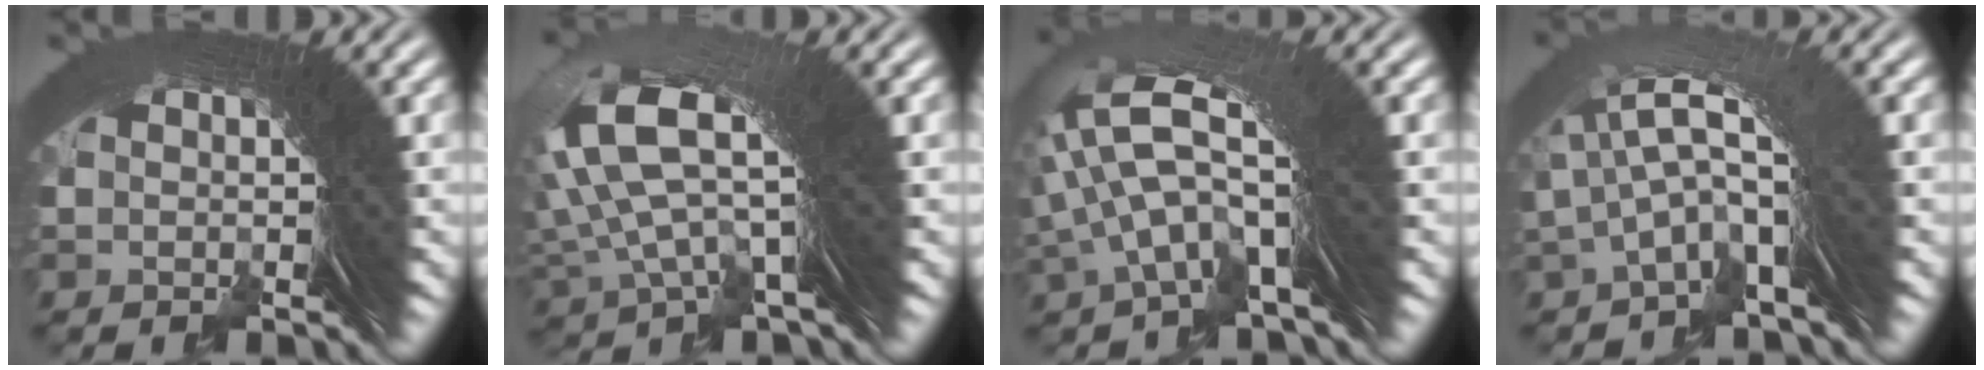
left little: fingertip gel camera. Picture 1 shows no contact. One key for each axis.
{"total": 7.8, "fx": 2.0, "fy": 4.3, "fz": 6.3, "tx": -0.139, "ty": -0.002, "tz": 0.031}
{"total": 5.5, "fx": 1.2, "fy": 2.2, "fz": 4.9, "tx": -0.123, "ty": 0.002, "tz": 0.019}
{"total": 4.1, "fx": 0.2, "fy": 1.3, "fz": 3.9, "tx": -0.080, "ty": 0.005, "tz": 0.006}